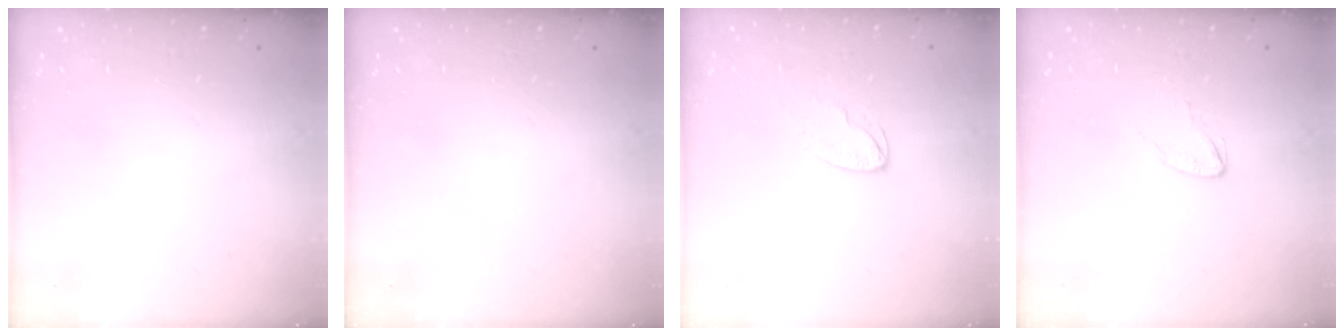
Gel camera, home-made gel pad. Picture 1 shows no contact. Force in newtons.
{"total": 0.0}
{"total": 5.5, "press": 5.5, "slide": 0.5}
{"total": 2.7, "press": 2.7, "slide": 0.2}